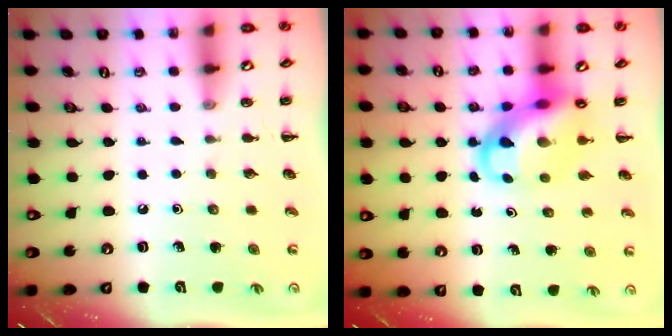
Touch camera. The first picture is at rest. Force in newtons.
{"total": 10.0, "press": 9.6, "slide": 2.7}